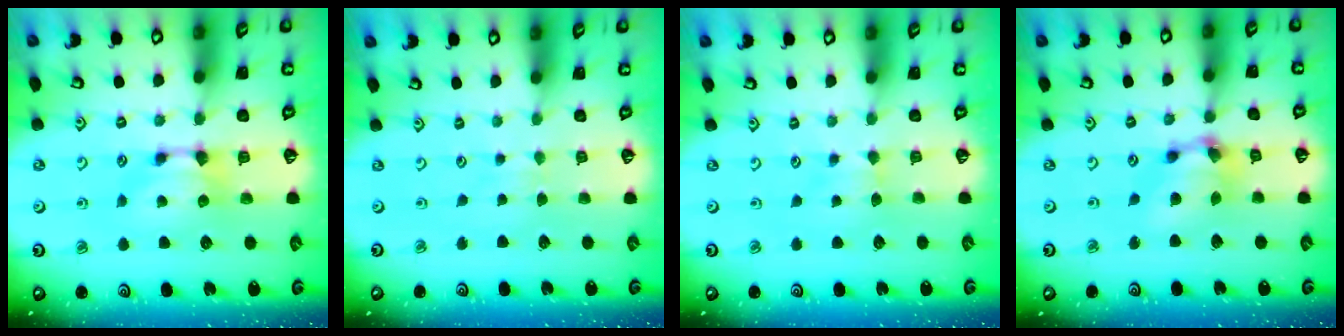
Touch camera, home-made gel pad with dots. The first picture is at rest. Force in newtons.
{"total": 2.9, "press": 2.9, "slide": 0.4}
{"total": 3.3, "press": 3.3, "slide": 0.4}
{"total": 5.9, "press": 5.5, "slide": 1.9}